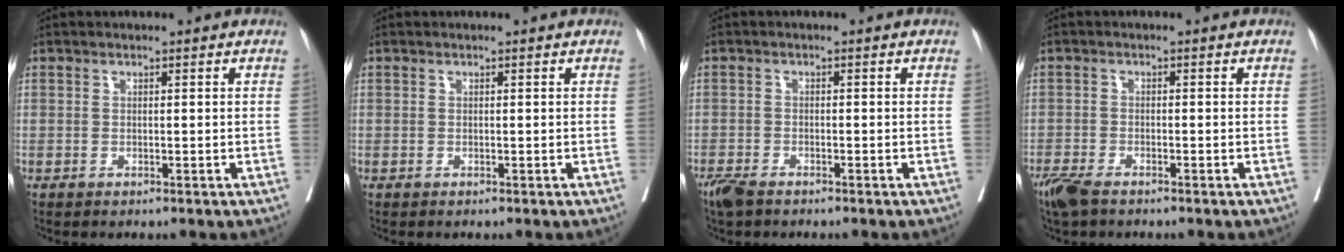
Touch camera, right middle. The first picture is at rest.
{"total": 0.0}
{"total": 3.3, "force": [-2.7, 0.9, 1.7], "torque": [-0.035, -0.008, -0.047]}
{"total": 4.1, "force": [-3.2, 1.0, 2.3], "torque": [-0.049, -0.010, -0.057]}